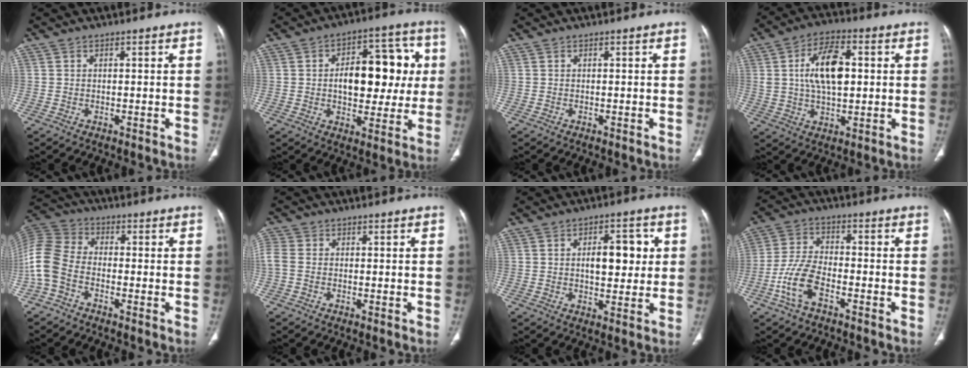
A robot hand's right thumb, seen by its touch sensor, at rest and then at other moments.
{"total": 17.1, "force": [1.6, 9.8, 13.9], "torque": [-0.145, 0.026, 0.025]}
{"total": 0.0}
{"total": 12.5, "force": [2.1, 6.6, 10.4], "torque": [-0.172, 0.006, 0.036]}
{"total": 10.0, "force": [-3.3, 6.4, 7.0], "torque": [-0.156, 0.028, -0.081]}
{"total": 3.7, "force": [-0.5, 2.7, 2.5], "torque": [-0.072, 0.006, -0.016]}
{"total": 8.6, "force": [1.4, 4.6, 7.2], "torque": [-0.075, 0.001, 0.021]}
{"total": 8.2, "force": [-3.9, 3.7, 6.1], "torque": [-0.134, 0.025, -0.078]}